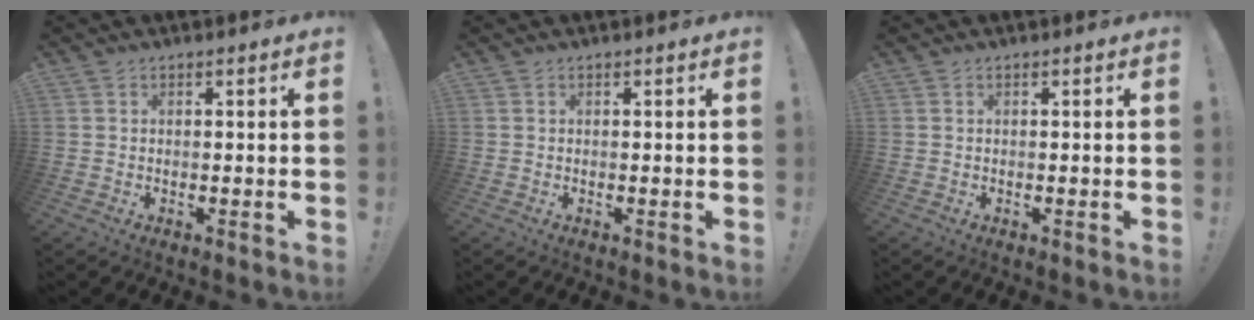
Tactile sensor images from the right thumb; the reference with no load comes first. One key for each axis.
{"total": 0.0}
{"total": 0.0}